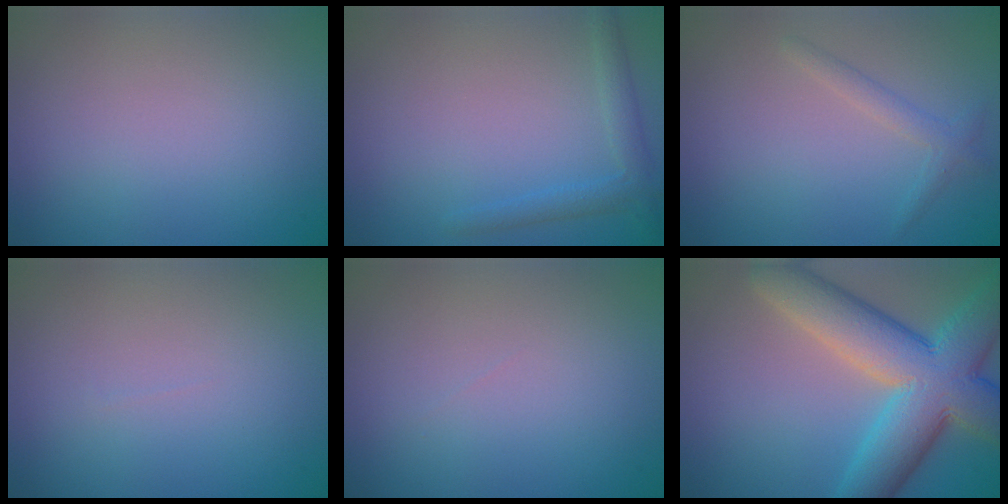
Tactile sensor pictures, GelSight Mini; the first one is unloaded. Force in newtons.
{"total": 2.0, "press": 2.0, "slide": 0.1}
{"total": 1.5, "press": 1.4, "slide": 0.1}
{"total": 0.0}
{"total": 0.0}
{"total": 11.0, "press": 10.9, "slide": 0.5}